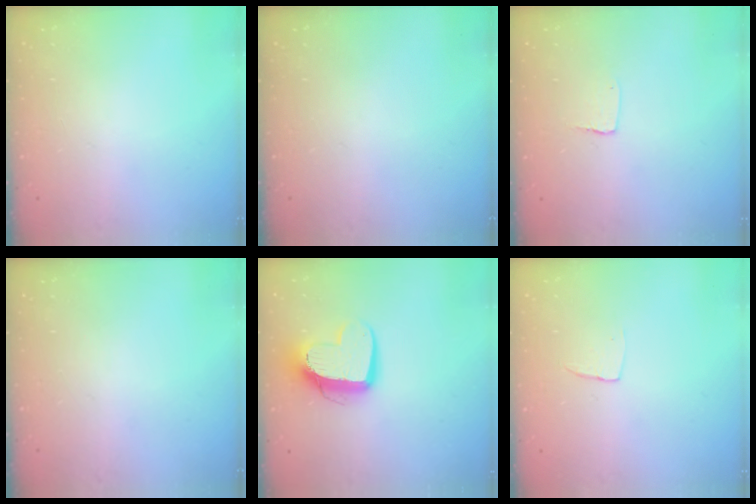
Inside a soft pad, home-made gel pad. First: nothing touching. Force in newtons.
{"total": 0.0}
{"total": 3.5, "press": 3.4, "slide": 0.3}
{"total": 0.0}
{"total": 12.1, "press": 12.0, "slide": 1.2}
{"total": 3.7, "press": 3.7, "slide": 0.2}